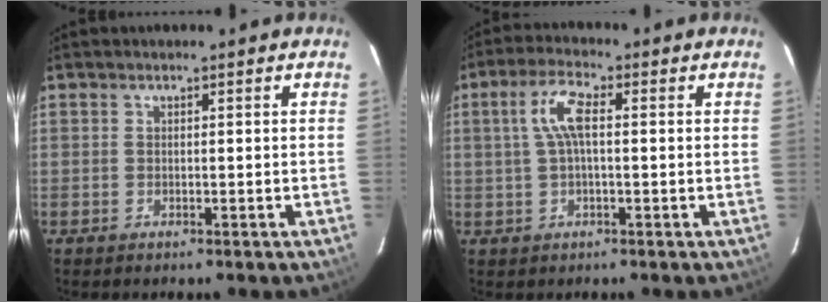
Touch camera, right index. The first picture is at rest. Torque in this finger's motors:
{"motor_torque": [0.44, 0.09, 0.36, 0.11]}